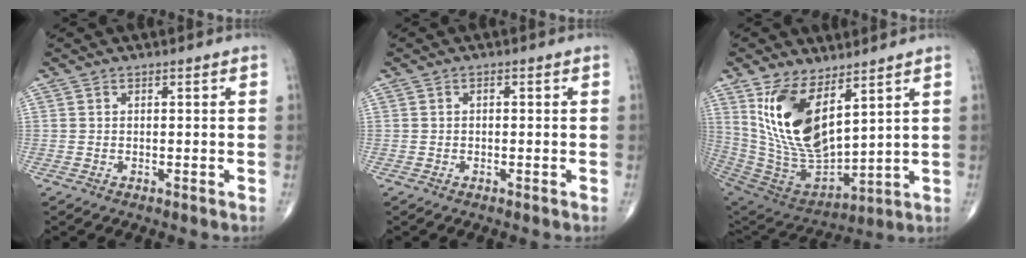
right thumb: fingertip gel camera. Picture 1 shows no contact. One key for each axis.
{"total": 0.6, "fx": 0.1, "fy": 0.3, "fz": 0.5, "tx": -0.007, "ty": 0.002, "tz": -0.001}
{"total": 18.6, "fx": 8.1, "fy": 8.7, "fz": 14.3, "tx": -0.263, "ty": -0.049, "tz": 0.177}